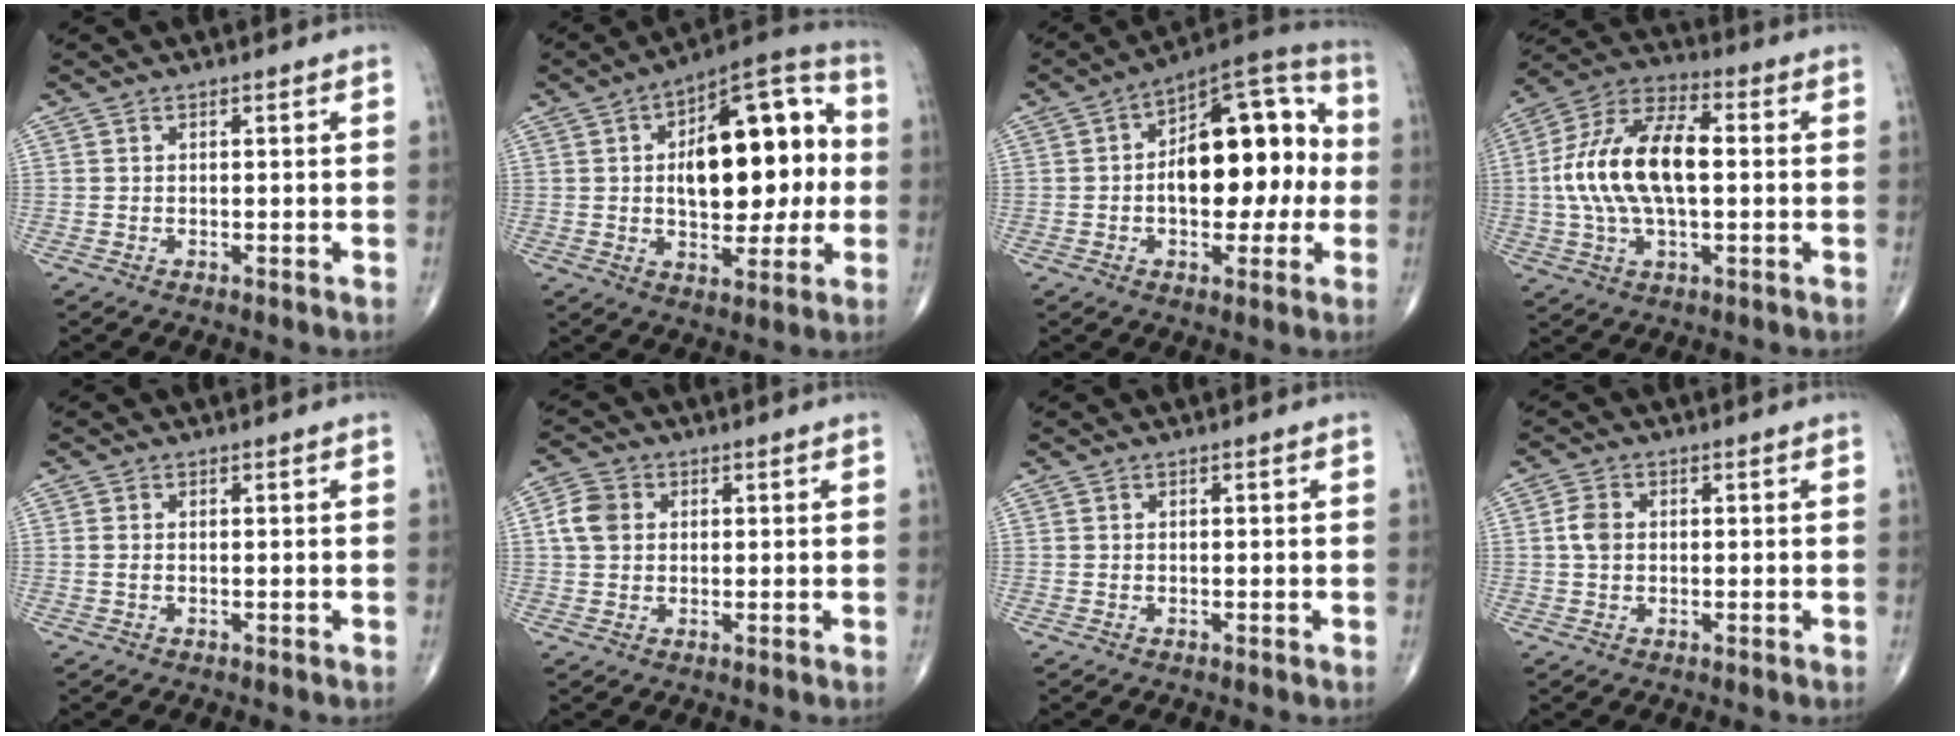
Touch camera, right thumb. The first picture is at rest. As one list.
[{"total": 21.5, "force": [1.9, 10.9, 18.4], "torque": [-0.231, 0.030, 0.028]}, {"total": 19.3, "force": [0.0, 10.3, 16.4], "torque": [-0.205, 0.042, -0.003]}, {"total": 17.7, "force": [0.6, 8.8, 15.3], "torque": [-0.300, 0.025, 0.005]}, {"total": 0.7, "force": [-0.1, 0.4, 0.6], "torque": [-0.018, 0.001, 0.000]}, {"total": 5.3, "force": [0.9, 4.3, 2.9], "torque": [-0.050, 0.007, 0.012]}, {"total": 0.0}, {"total": 3.3, "force": [0.2, 2.4, 2.2], "torque": [-0.044, 0.004, -0.001]}]